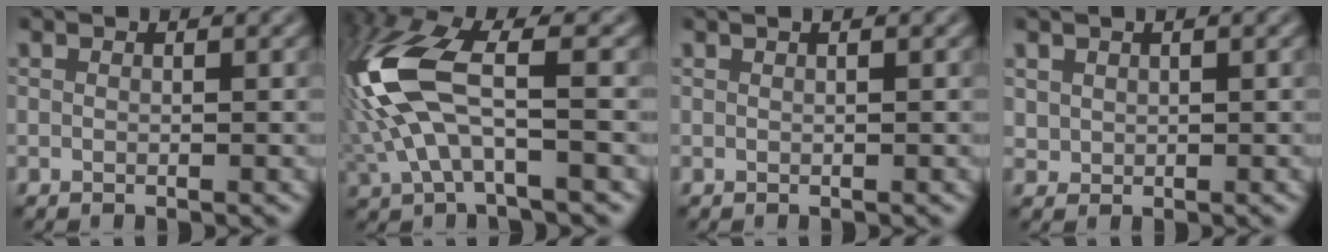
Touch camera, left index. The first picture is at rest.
{"total": 10.2, "force": [0.2, 4.1, 9.3], "torque": [-0.220, 0.021, -0.008]}
{"total": 1.0, "force": [0.6, 0.3, 0.8], "torque": [-0.008, 0.000, 0.002]}
{"total": 1.0, "force": [0.6, 0.7, 0.2], "torque": [-0.004, -0.003, 0.017]}